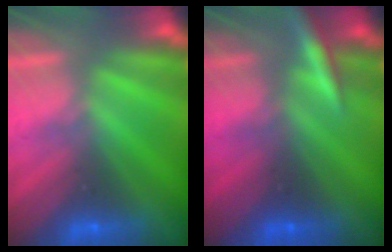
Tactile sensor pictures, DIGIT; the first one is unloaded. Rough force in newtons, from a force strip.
{"total": 2.9}